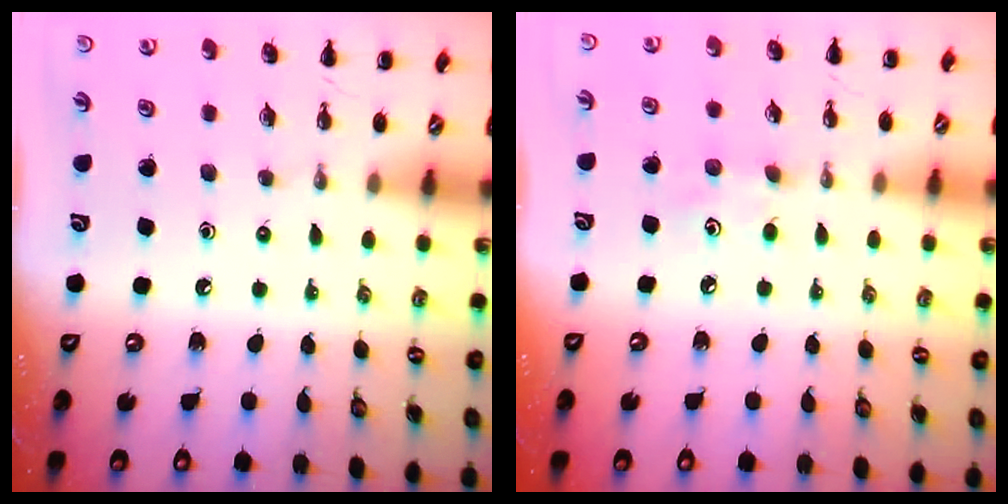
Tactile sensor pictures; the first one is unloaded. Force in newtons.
{"total": 3.5, "press": 3.3, "slide": 1.1}